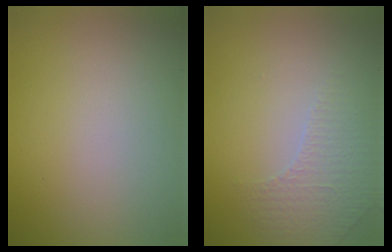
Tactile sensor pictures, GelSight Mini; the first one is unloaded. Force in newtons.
{"total": 1.5, "press": 1.2, "slide": 0.8}